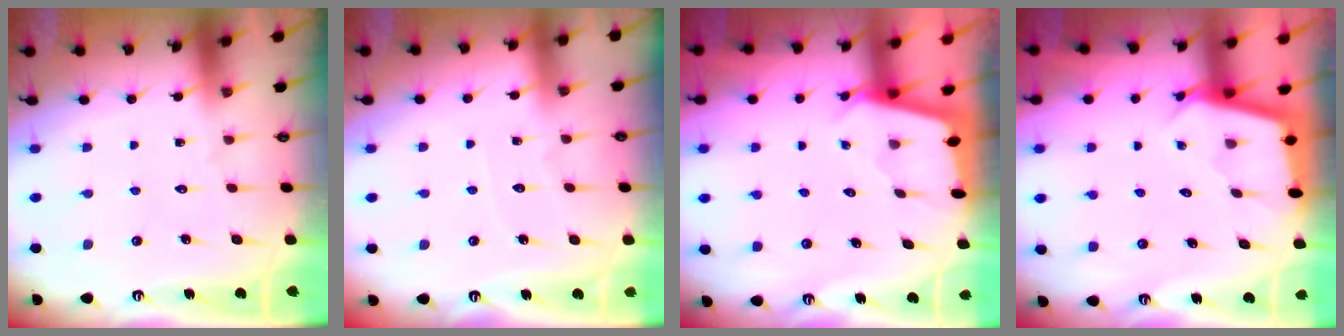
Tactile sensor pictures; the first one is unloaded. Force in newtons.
{"total": 2.6, "press": 2.6, "slide": 0.4}
{"total": 1.8, "press": 1.8, "slide": 0.2}
{"total": 2.4, "press": 2.4, "slide": 0.2}